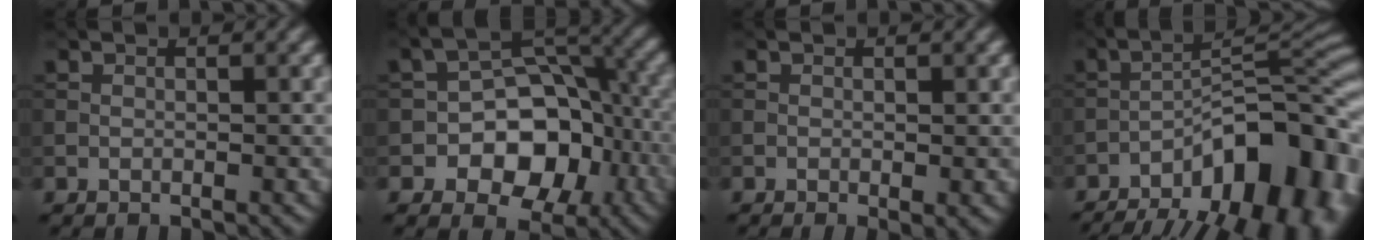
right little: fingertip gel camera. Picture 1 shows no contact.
{"total": 9.1, "force": [-3.1, 6.3, 5.8], "torque": [-0.069, 0.000, -0.055]}
{"total": 1.2, "force": [-0.2, 0.2, 1.2], "torque": [-0.016, -0.009, -0.004]}
{"total": 18.2, "force": [-11.6, 6.5, 12.4], "torque": [-0.155, -0.006, -0.173]}